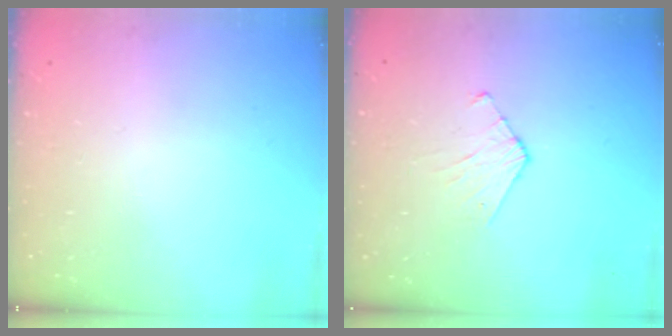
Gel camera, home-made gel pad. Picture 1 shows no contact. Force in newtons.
{"total": 4.6, "press": 4.6, "slide": 0.3}